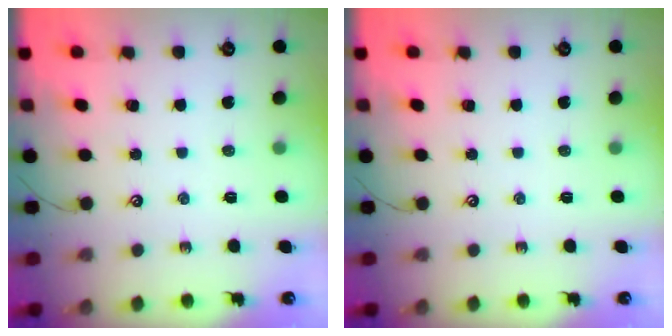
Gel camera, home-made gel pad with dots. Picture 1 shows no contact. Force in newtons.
{"total": 0.0}